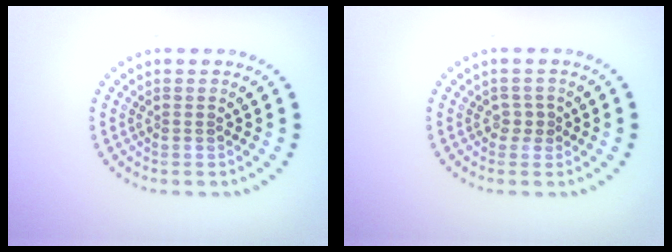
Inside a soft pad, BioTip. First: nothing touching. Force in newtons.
{"total": 1.0, "press": 0.9, "slide": 0.6}